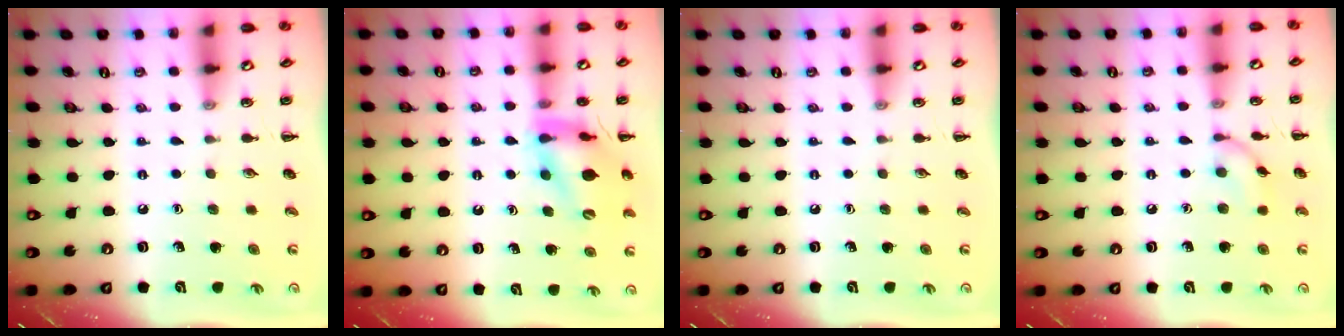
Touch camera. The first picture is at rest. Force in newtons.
{"total": 15.6, "press": 15.4, "slide": 2.4}
{"total": 0.0}
{"total": 7.5, "press": 7.5, "slide": 0.3}